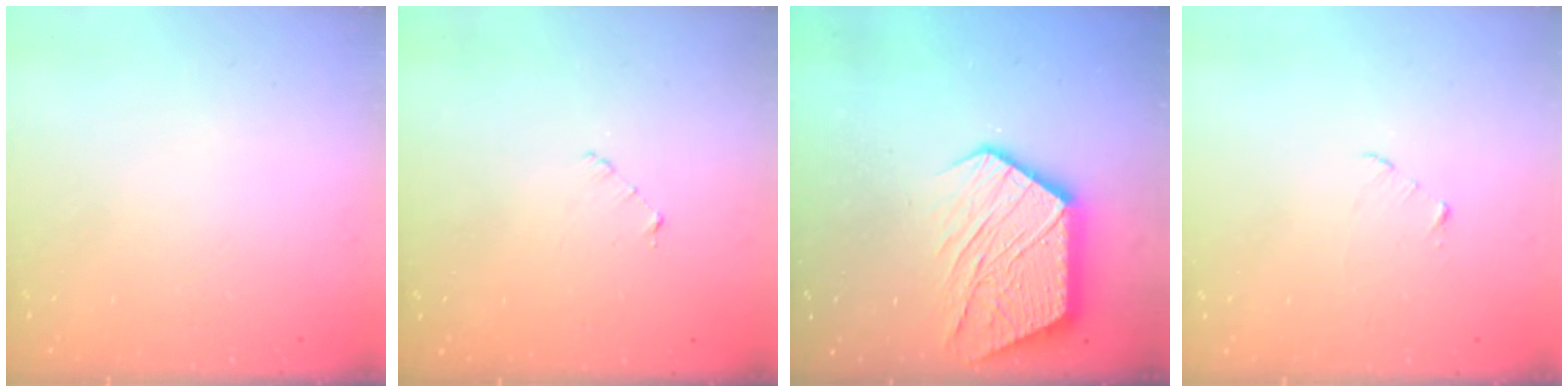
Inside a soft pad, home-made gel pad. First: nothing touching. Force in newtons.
{"total": 2.9, "press": 2.9, "slide": 0.2}
{"total": 16.0, "press": 16.0, "slide": 1.1}
{"total": 2.6, "press": 2.6, "slide": 0.3}